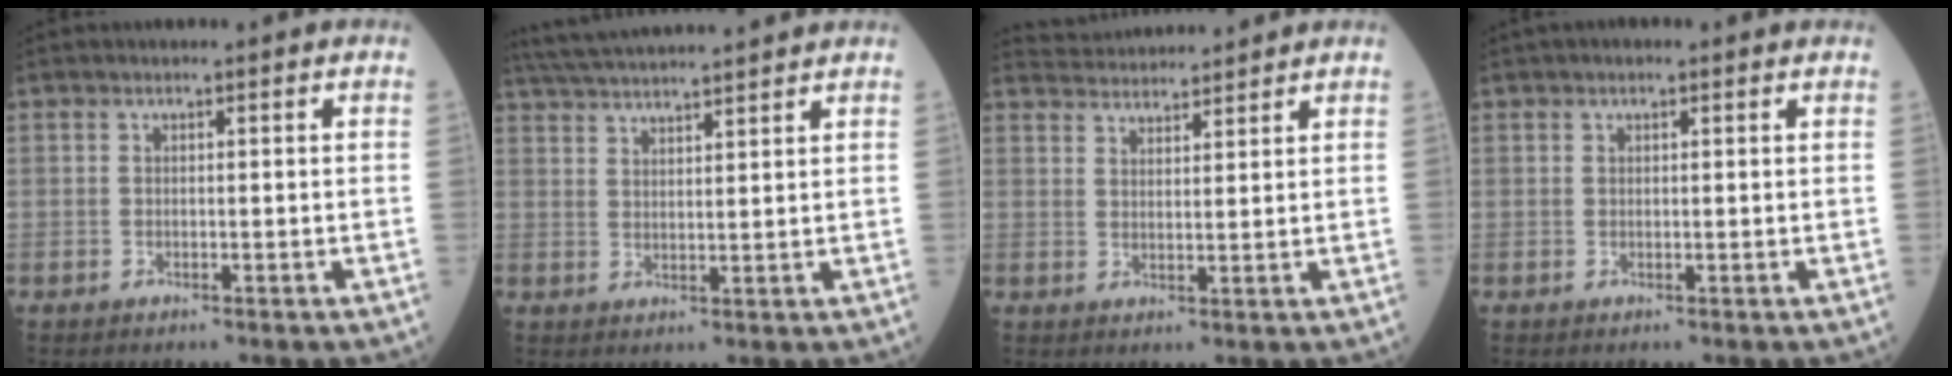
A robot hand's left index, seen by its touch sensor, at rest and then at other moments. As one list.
[{"total": 13.0, "force": [12.2, -0.2, 4.7], "torque": [-0.096, 0.033, 0.188]}, {"total": 6.8, "force": [6.7, 0.3, 0.7], "torque": [-0.021, 0.031, 0.106]}, {"total": 0.9, "force": [0.6, 0.4, 0.5], "torque": [-0.015, 0.013, 0.005]}]